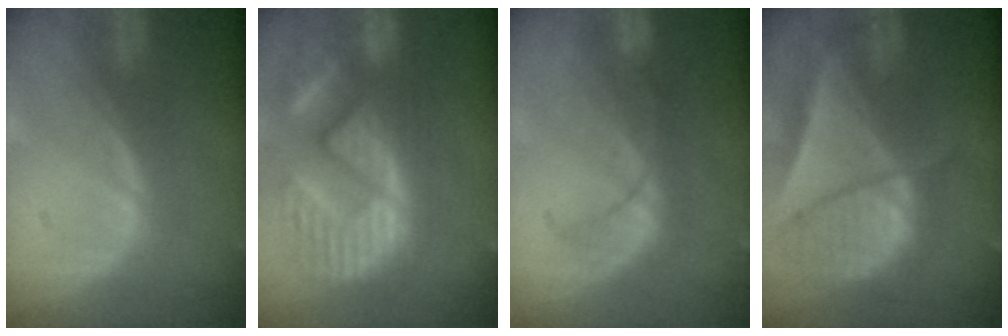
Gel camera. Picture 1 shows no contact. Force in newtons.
{"total": 13.4, "press": 12.2, "slide": 5.7}
{"total": 5.1, "press": 5.1, "slide": 0.7}
{"total": 9.3, "press": 8.1, "slide": 4.7}